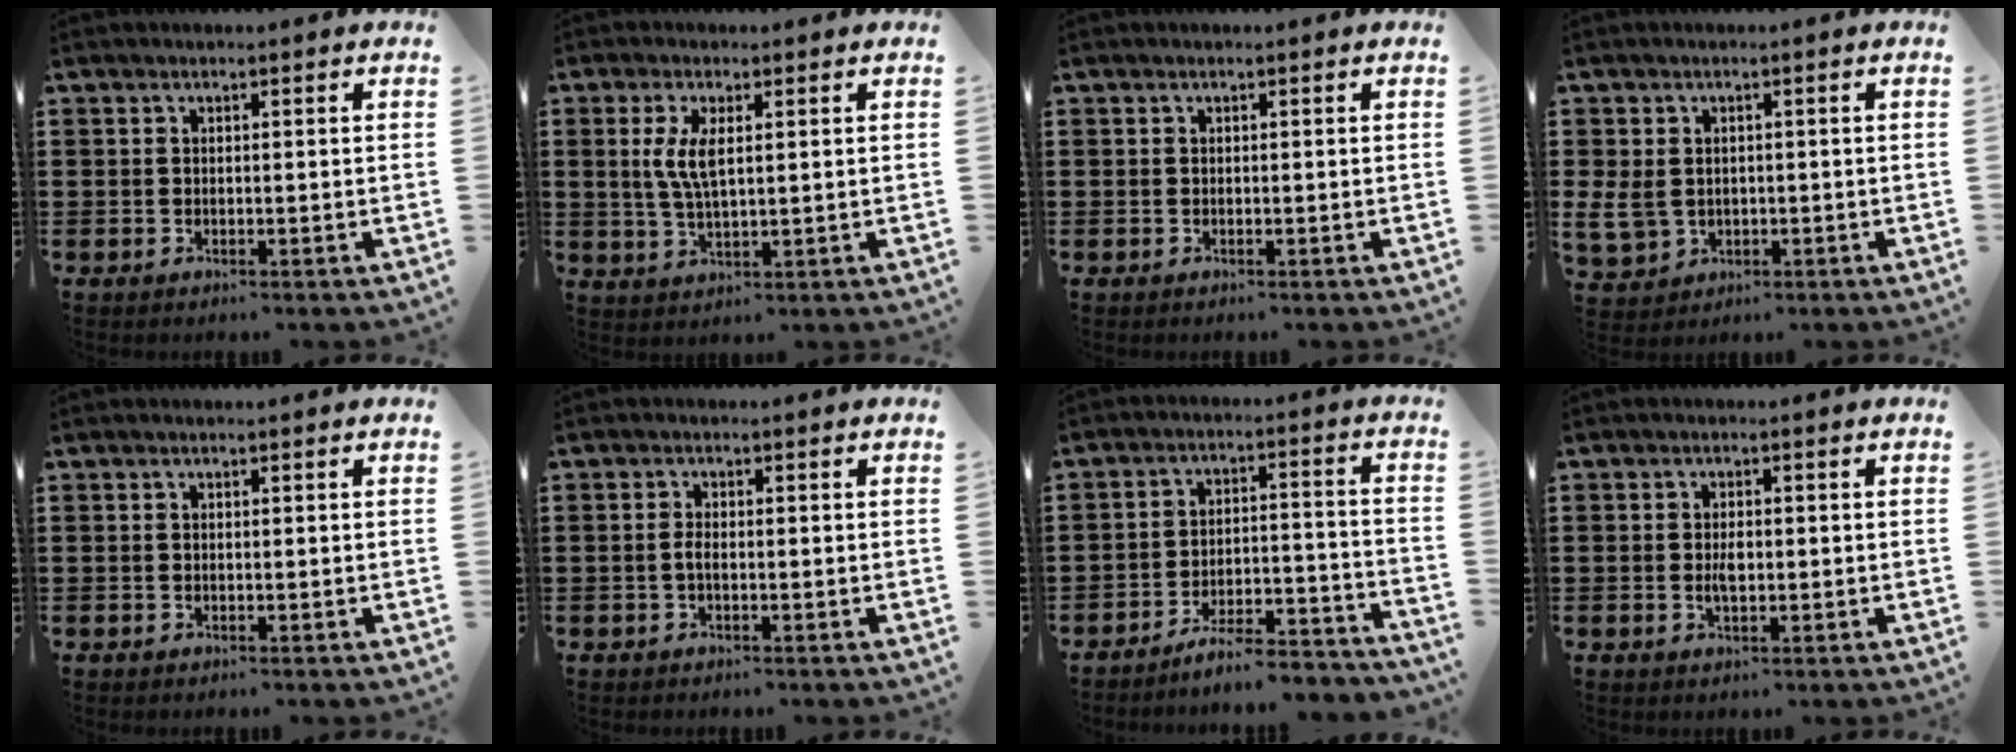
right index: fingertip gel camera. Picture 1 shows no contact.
{"total": 4.9, "force": [1.2, 1.5, 4.5], "torque": [-0.100, 0.002, 0.016]}
{"total": 0.0}
{"total": 3.6, "force": [0.0, 3.3, 1.6], "torque": [-0.055, 0.001, -0.004]}
{"total": 0.0}
{"total": 1.5, "force": [-0.5, 0.2, 1.4], "torque": [-0.041, -0.006, -0.014]}
{"total": 6.6, "force": [-6.1, 0.3, 2.3], "torque": [-0.039, 0.003, -0.119]}
{"total": 2.5, "force": [-0.2, 1.1, 2.2], "torque": [-0.043, 0.001, -0.003]}